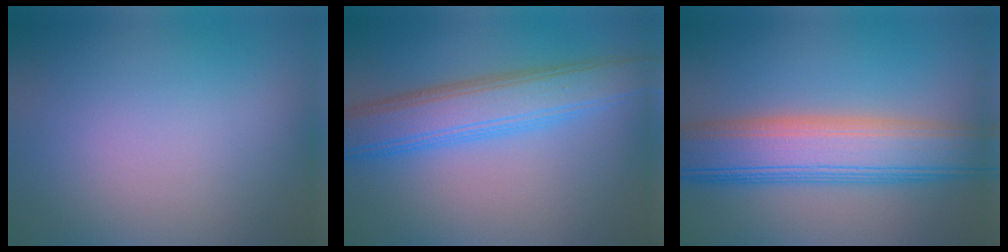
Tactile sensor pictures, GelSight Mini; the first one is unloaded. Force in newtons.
{"total": 6.4, "press": 6.4, "slide": 0.2}
{"total": 9.1, "press": 9.0, "slide": 0.6}